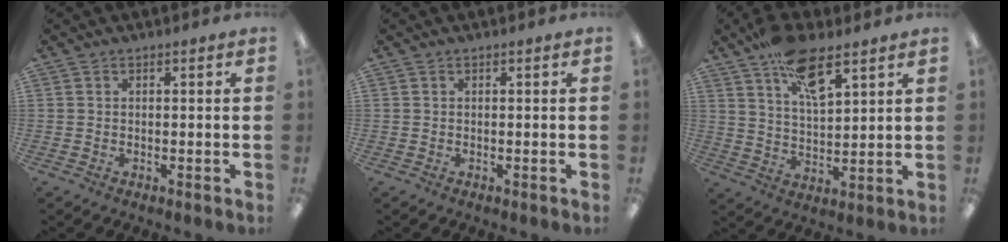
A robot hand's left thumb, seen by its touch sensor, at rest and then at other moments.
{"total": 0.0}
{"total": 12.7, "force": [8.4, 5.1, 8.1], "torque": [-0.132, -0.038, 0.149]}